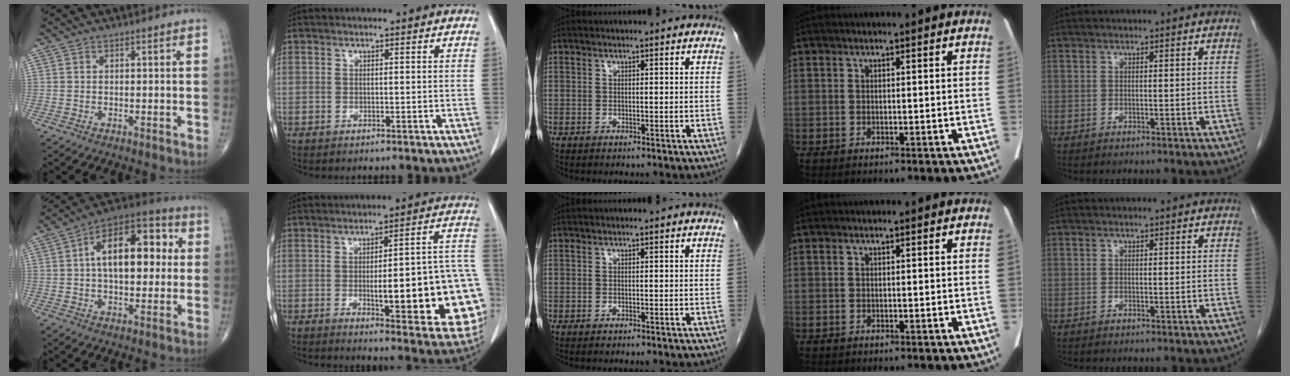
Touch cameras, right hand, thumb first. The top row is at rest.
{"thumb": {"total": 17.2, "force": [2.6, 9.1, 14.3], "torque": [-0.194, 0.029, 0.033]}, "index": {"total": 21.7, "force": [-3.9, 4.5, 20.9], "torque": [-0.179, 0.022, -0.030]}}